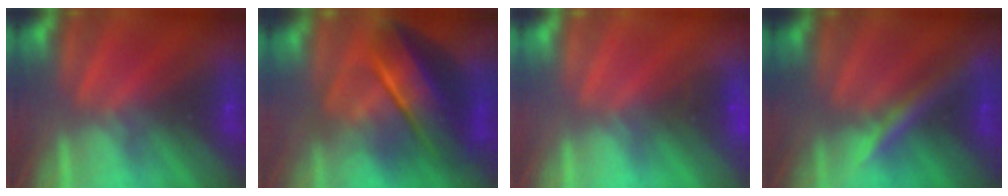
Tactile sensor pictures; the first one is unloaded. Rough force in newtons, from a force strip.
{"total": 5.6}
{"total": 4.4}
{"total": 2.4}